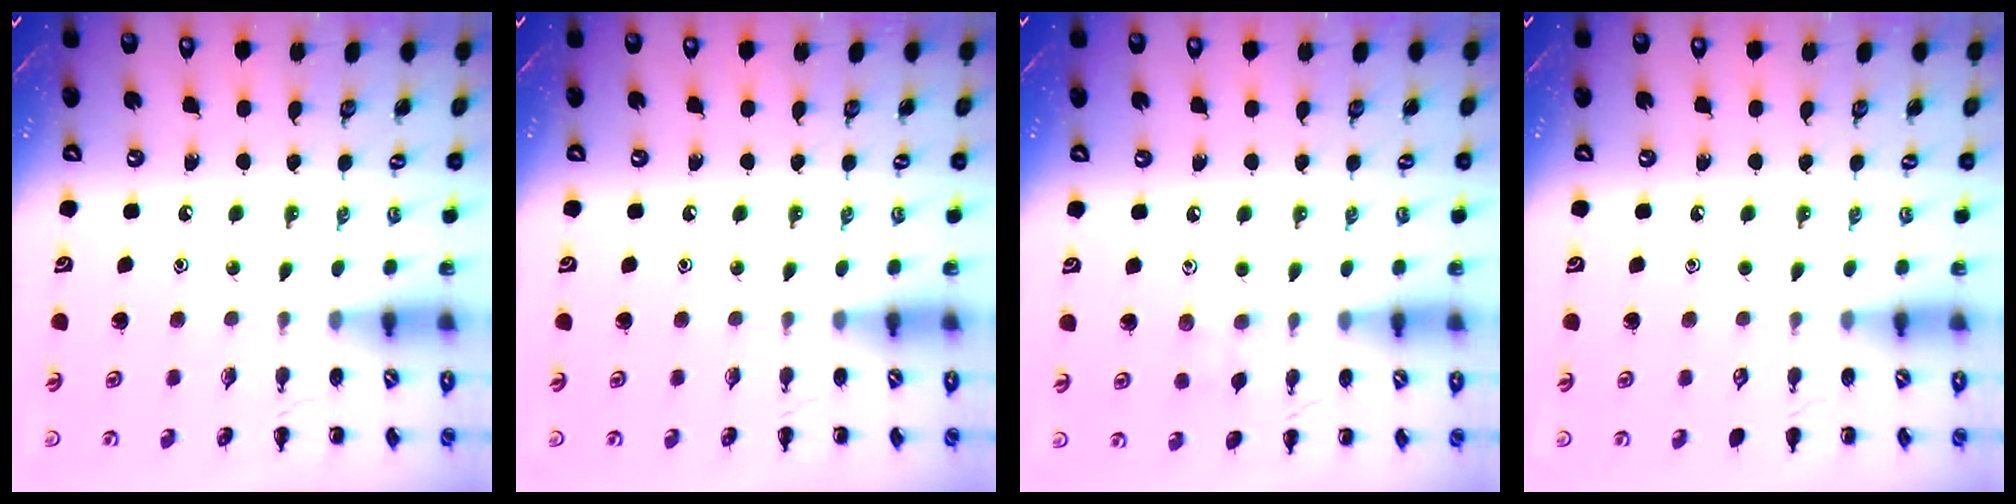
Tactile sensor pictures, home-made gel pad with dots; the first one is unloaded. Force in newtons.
{"total": 0.0}
{"total": 4.8, "press": 4.6, "slide": 1.3}
{"total": 0.0}